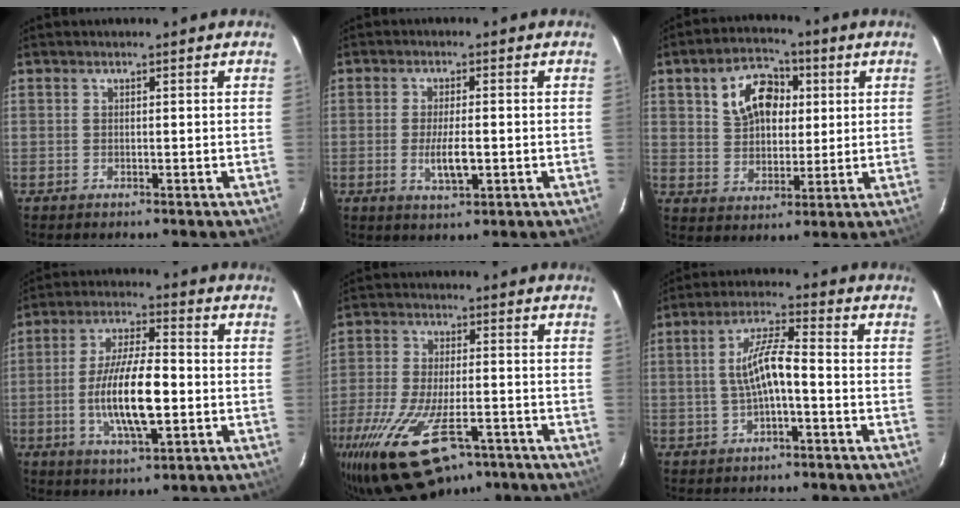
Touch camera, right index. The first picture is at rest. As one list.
[{"total": 5.4, "force": [-1.2, 1.6, 5.0], "torque": [-0.096, -0.009, -0.018]}, {"total": 10.7, "force": [3.4, 7.4, 6.9], "torque": [-0.132, 0.030, 0.064]}, {"total": 13.5, "force": [-2.6, 4.0, 12.6], "torque": [-0.246, -0.006, -0.044]}, {"total": 19.7, "force": [-11.7, 8.5, 13.5], "torque": [-0.276, -0.044, -0.191]}, {"total": 7.2, "force": [-1.3, 1.4, 6.9], "torque": [-0.137, 0.012, -0.021]}]